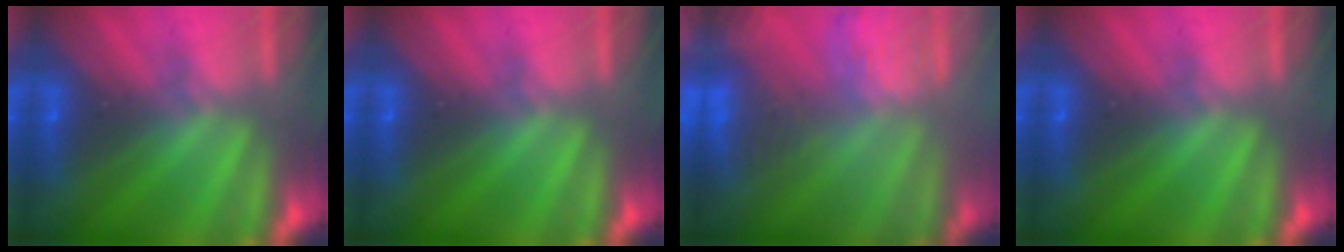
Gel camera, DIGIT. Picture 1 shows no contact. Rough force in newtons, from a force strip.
{"total": 0.0}
{"total": 4.8}
{"total": 0.0}